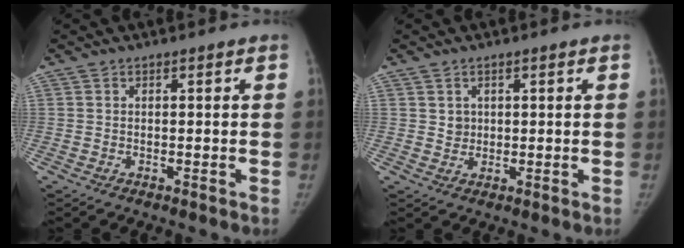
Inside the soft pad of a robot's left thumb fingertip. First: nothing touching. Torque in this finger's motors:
{"motor_torque": [-0.07, -0.02, 0.37, -0.26, 0.04]}